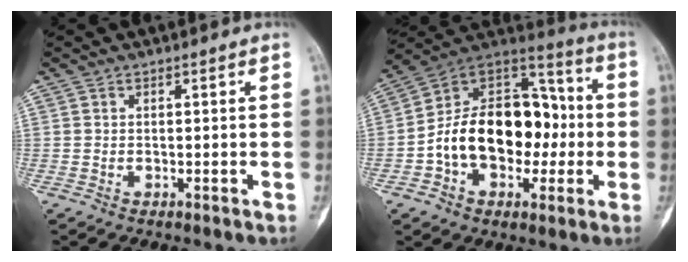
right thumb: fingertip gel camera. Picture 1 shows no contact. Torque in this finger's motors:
{"motor_torque": [2.27, 2.18, 2.03, -0.54, 0.21]}